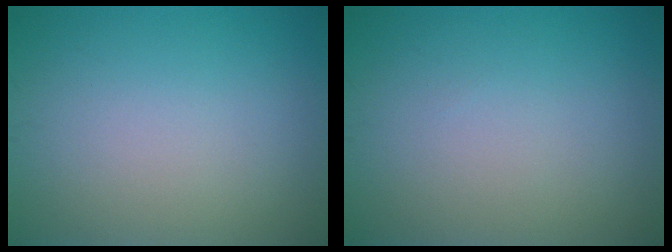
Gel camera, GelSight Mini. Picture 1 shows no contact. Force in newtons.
{"total": 0.0}